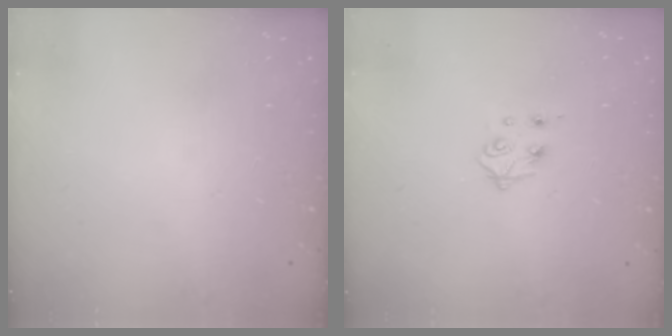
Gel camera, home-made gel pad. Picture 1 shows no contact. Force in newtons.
{"total": 4.4, "press": 4.4, "slide": 0.6}